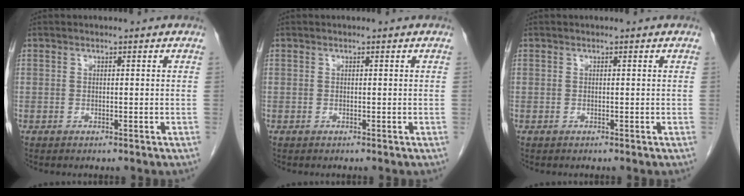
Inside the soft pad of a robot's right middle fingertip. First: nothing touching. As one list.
[{"total": 0.0}, {"total": 0.0}]